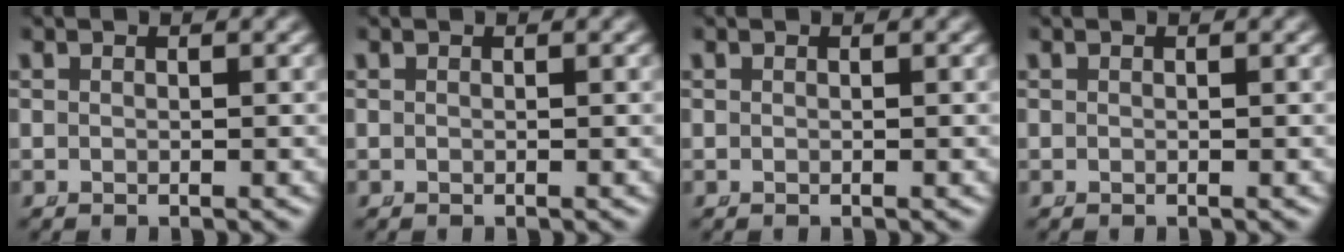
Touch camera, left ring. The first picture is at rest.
{"total": 0.0}
{"total": 0.0}
{"total": 0.0}